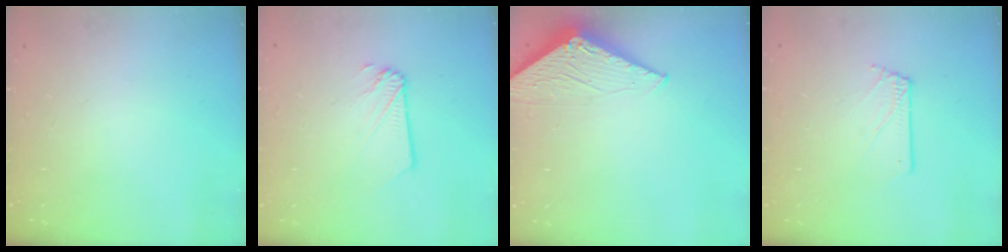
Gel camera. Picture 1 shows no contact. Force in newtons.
{"total": 2.1, "press": 2.1, "slide": 0.2}
{"total": 3.0, "press": 3.0, "slide": 0.2}
{"total": 1.1, "press": 1.1, "slide": 0.2}